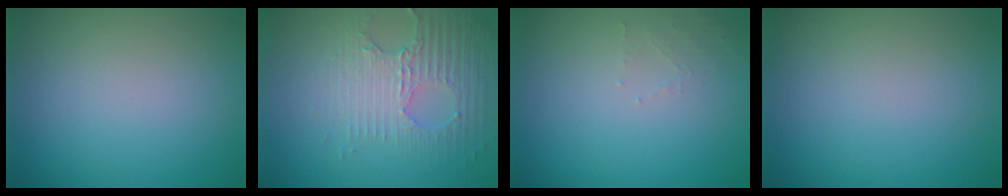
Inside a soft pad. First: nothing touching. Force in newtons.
{"total": 3.6, "press": 3.3, "slide": 1.2}
{"total": 1.0, "press": 1.0, "slide": 0.2}
{"total": 0.0}